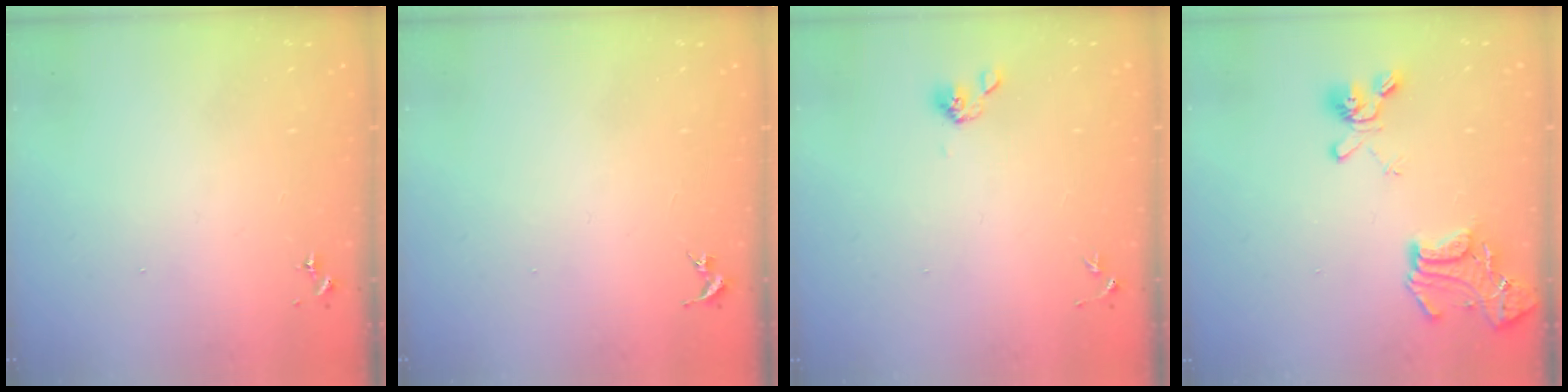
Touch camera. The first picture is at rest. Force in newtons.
{"total": 0.0}
{"total": 6.0, "press": 5.4, "slide": 2.6}
{"total": 18.0, "press": 17.9, "slide": 1.7}